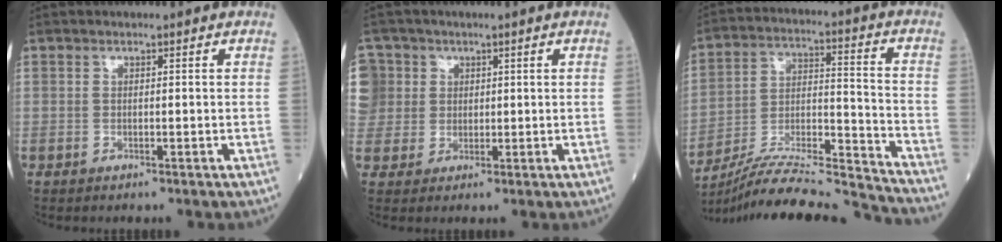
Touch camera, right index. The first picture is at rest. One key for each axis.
{"total": 8.6, "fx": 2.6, "fy": 8.2, "fz": 0.8, "tx": -0.033, "ty": 0.035, "tz": 0.064}
{"total": 21.1, "fx": -20.2, "fy": -1.0, "fz": 6.0, "tx": -0.125, "ty": -0.002, "tz": -0.328}